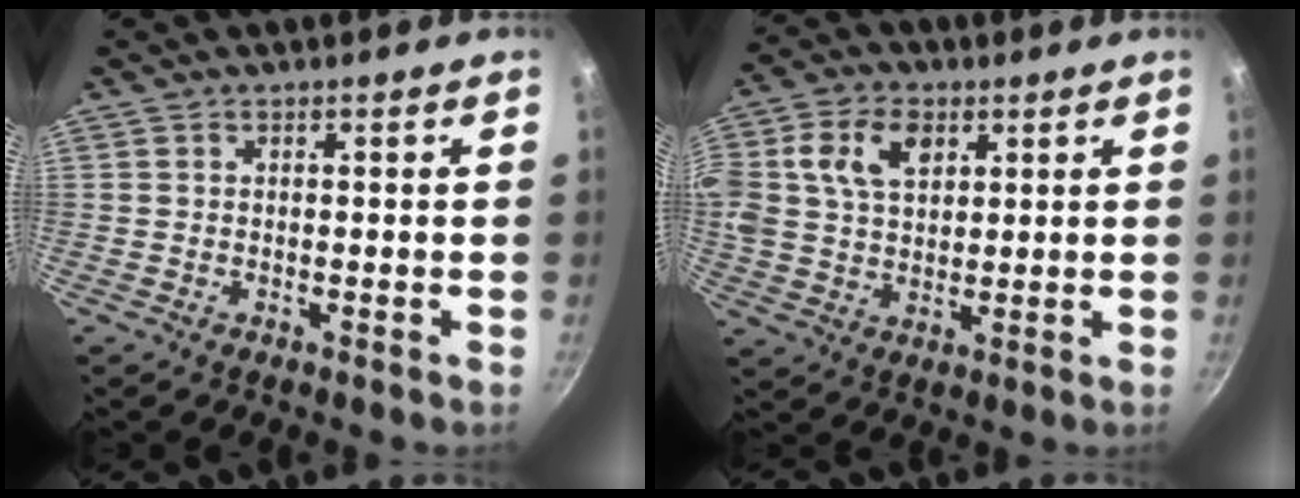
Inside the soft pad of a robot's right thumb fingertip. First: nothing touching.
{"total": 12.3, "force": [4.0, 8.5, 8.0], "torque": [-0.147, 0.012, 0.068]}